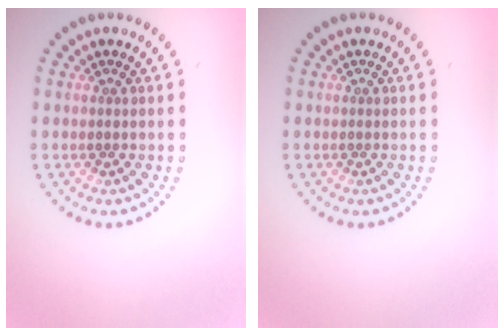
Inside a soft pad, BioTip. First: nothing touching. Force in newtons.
{"total": 0.0}